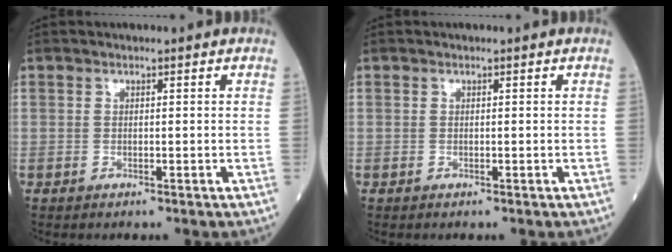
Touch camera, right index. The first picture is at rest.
{"total": 0.0}